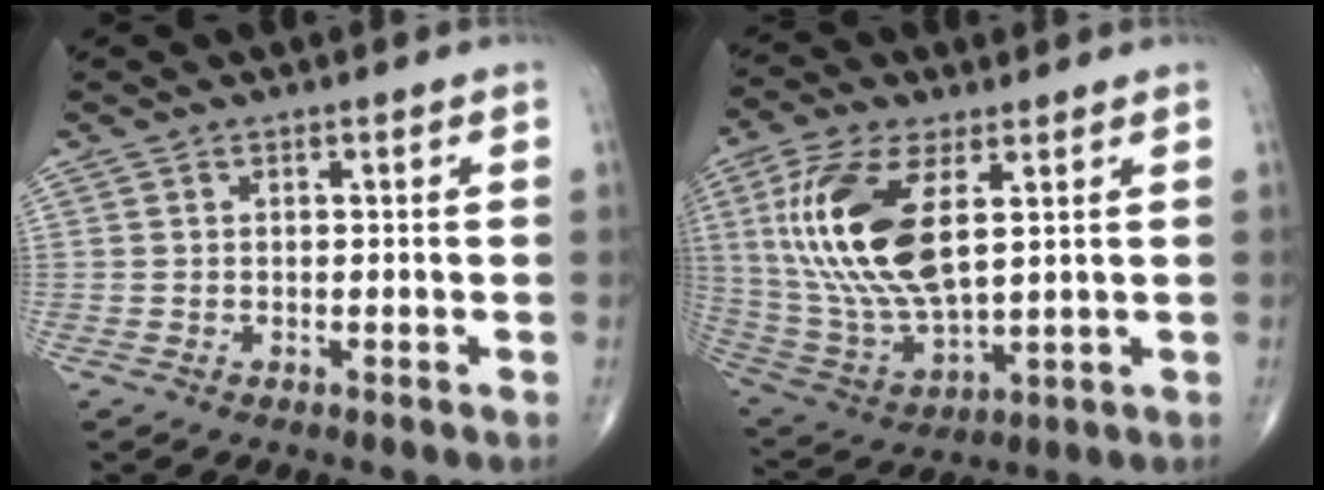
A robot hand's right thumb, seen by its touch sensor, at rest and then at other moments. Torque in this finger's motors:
{"motor_torque": [-0.67, 1.93, 1.87, 0.88, 0.20]}